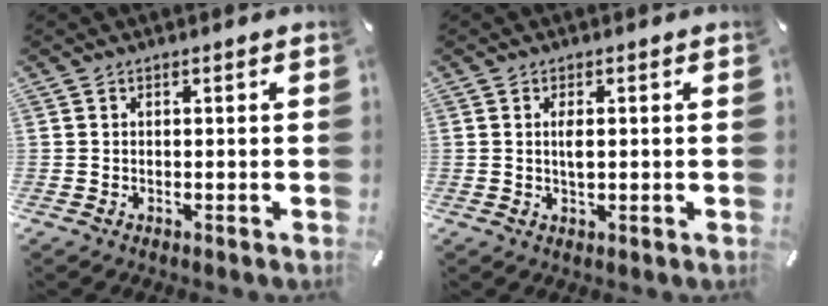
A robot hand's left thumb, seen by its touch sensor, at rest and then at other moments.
{"total": 2.7, "force": [0.3, 0.8, 2.5], "torque": [-0.058, -0.003, 0.001]}